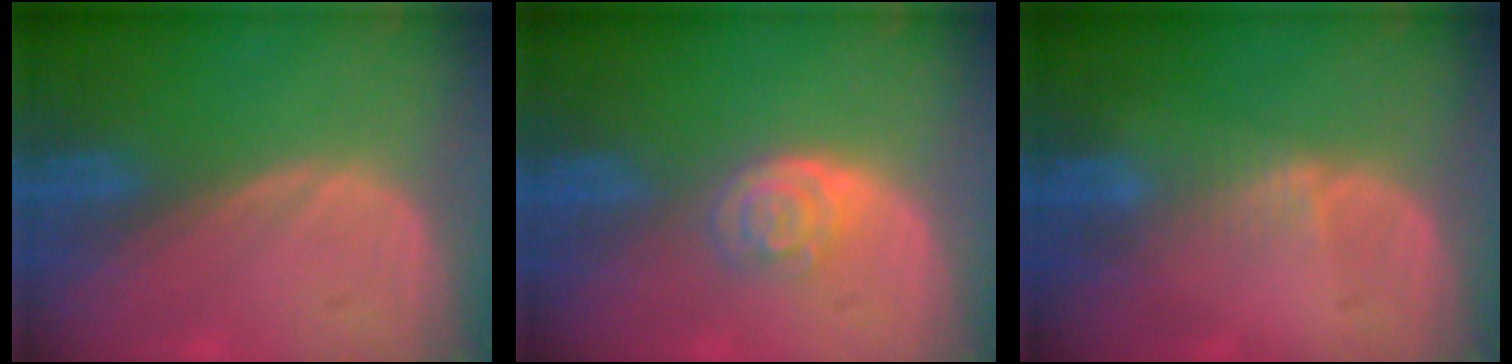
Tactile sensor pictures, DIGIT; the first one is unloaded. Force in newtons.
{"total": 4.2, "press": 3.8, "slide": 2.0}
{"total": 1.6, "press": 1.6, "slide": 0.3}